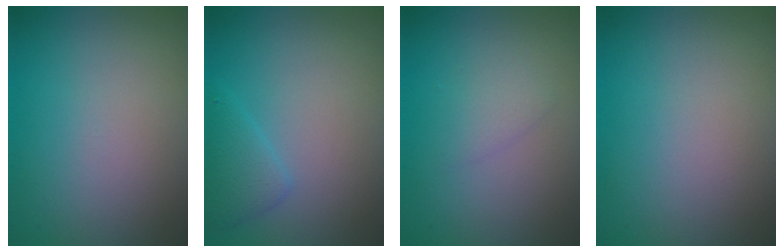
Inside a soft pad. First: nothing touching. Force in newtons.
{"total": 1.9, "press": 1.9, "slide": 0.1}
{"total": 1.3, "press": 1.3, "slide": 0.1}
{"total": 0.0}